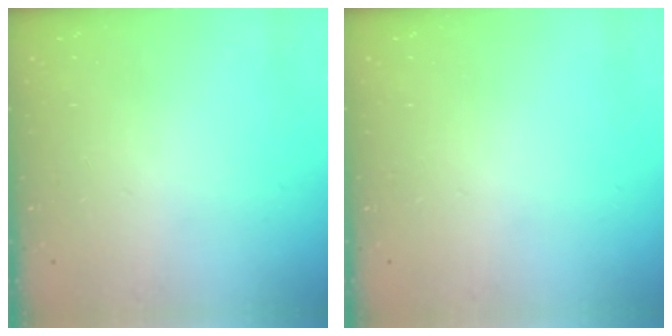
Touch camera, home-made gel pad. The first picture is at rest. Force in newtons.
{"total": 0.0}